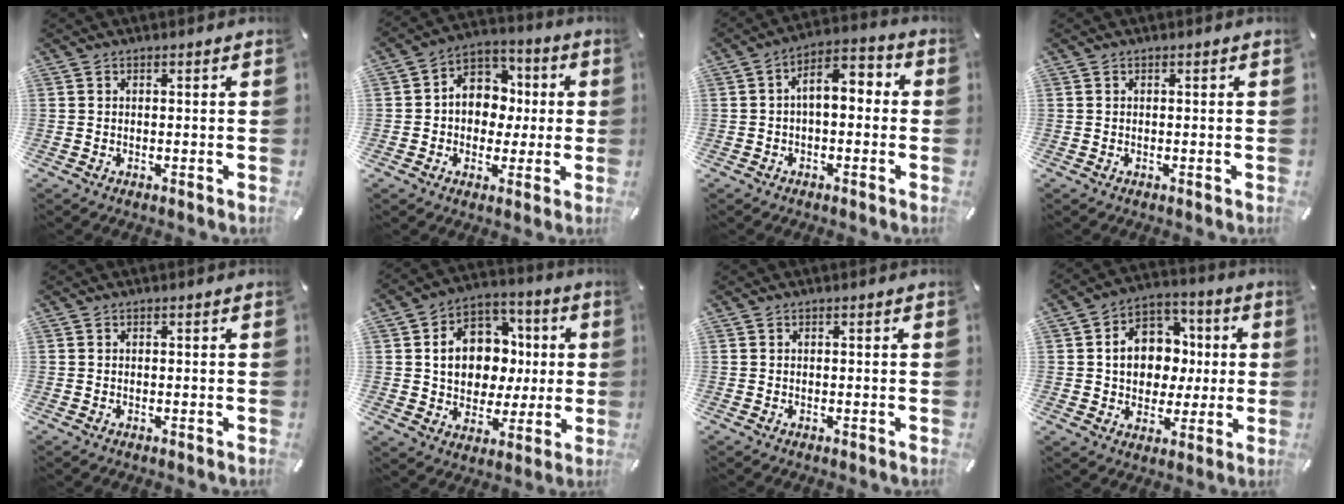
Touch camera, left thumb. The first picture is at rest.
{"total": 9.6, "force": [-0.2, 8.8, 3.9], "torque": [-0.064, 0.010, -0.001]}
{"total": 6.2, "force": [-0.4, 3.6, 5.1], "torque": [-0.080, 0.008, -0.012]}
{"total": 0.0}
{"total": 0.0}
{"total": 13.7, "force": [0.7, 11.6, 7.2], "torque": [-0.130, 0.007, 0.020]}
{"total": 0.0}
{"total": 12.2, "force": [0.3, 10.5, 6.3], "torque": [-0.110, 0.013, 0.013]}